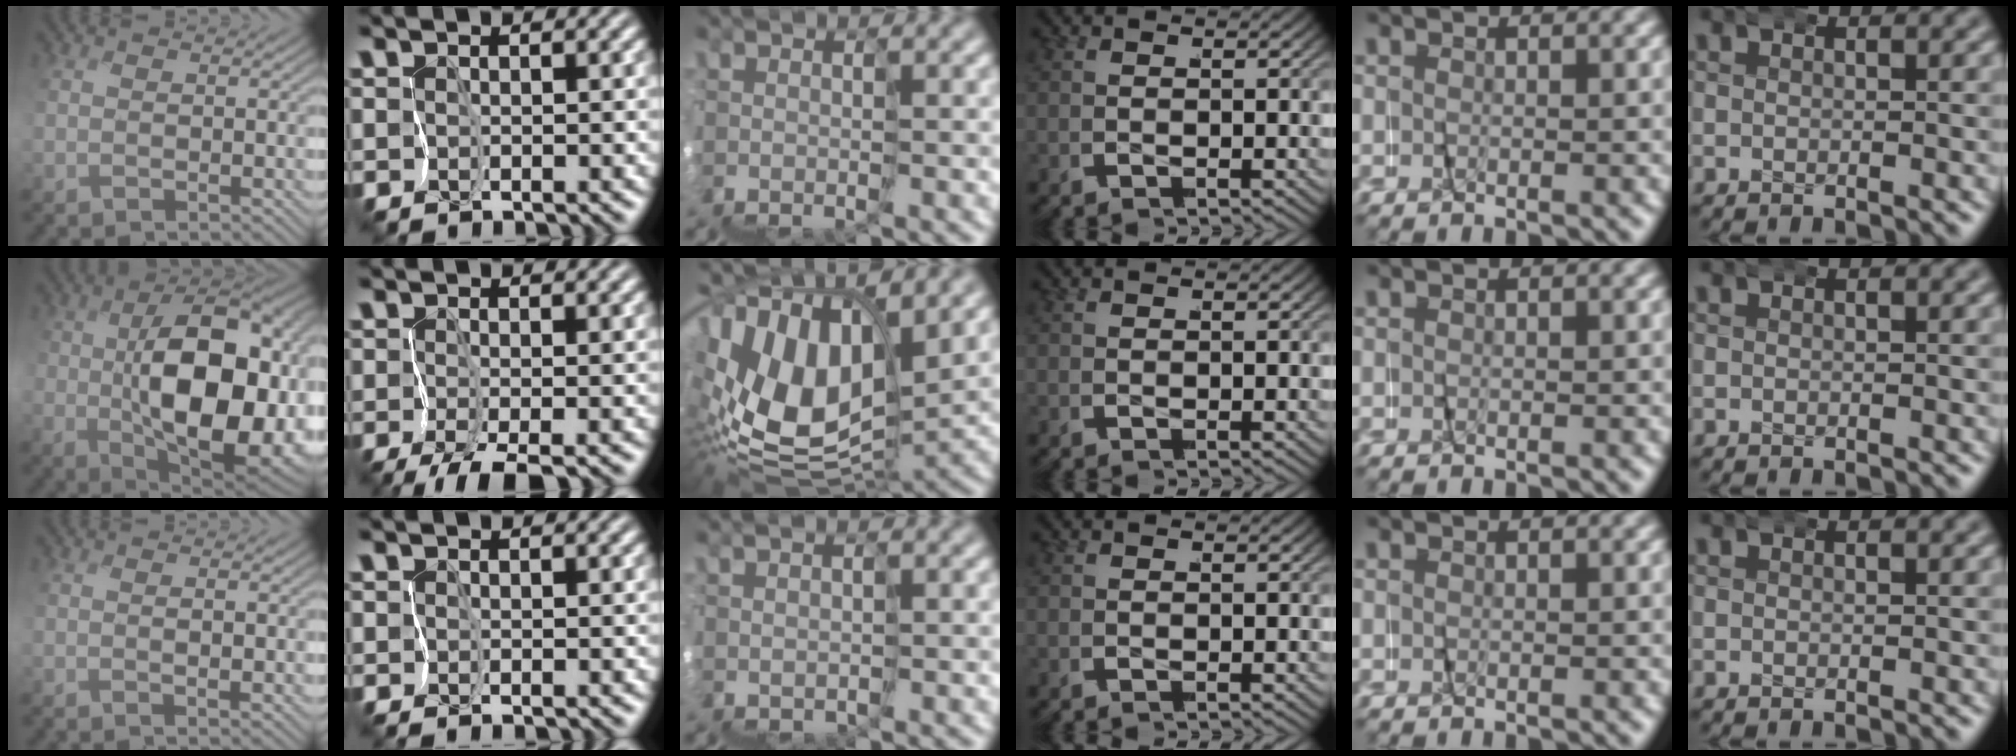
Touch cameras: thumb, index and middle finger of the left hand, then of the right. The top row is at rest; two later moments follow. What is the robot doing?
{"motion": "wrap", "object": "napkin"}